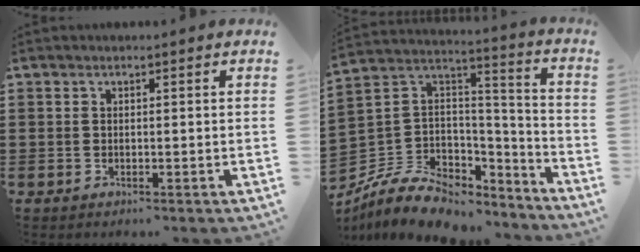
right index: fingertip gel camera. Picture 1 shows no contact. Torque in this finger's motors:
{"motor_torque": [0.07, 0.02, -0.05, -0.21]}